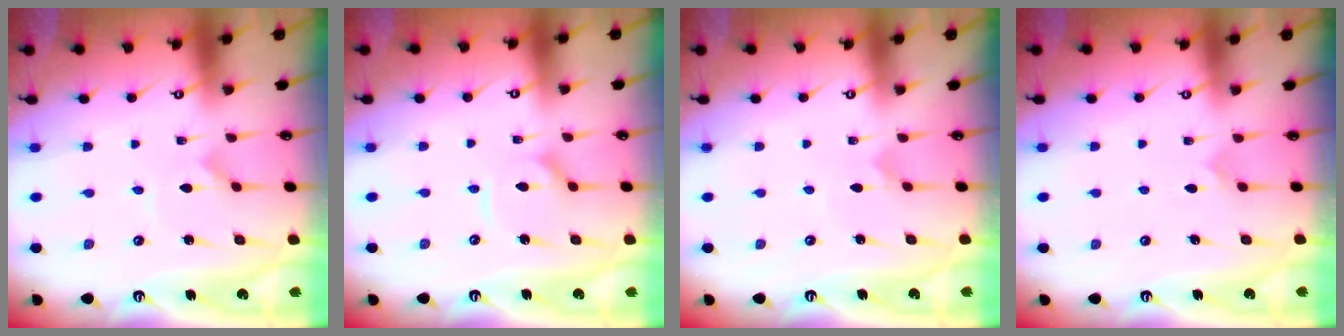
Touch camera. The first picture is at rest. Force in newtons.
{"total": 4.9, "press": 4.9, "slide": 0.5}
{"total": 2.3, "press": 2.3, "slide": 0.2}
{"total": 4.3, "press": 4.2, "slide": 0.6}